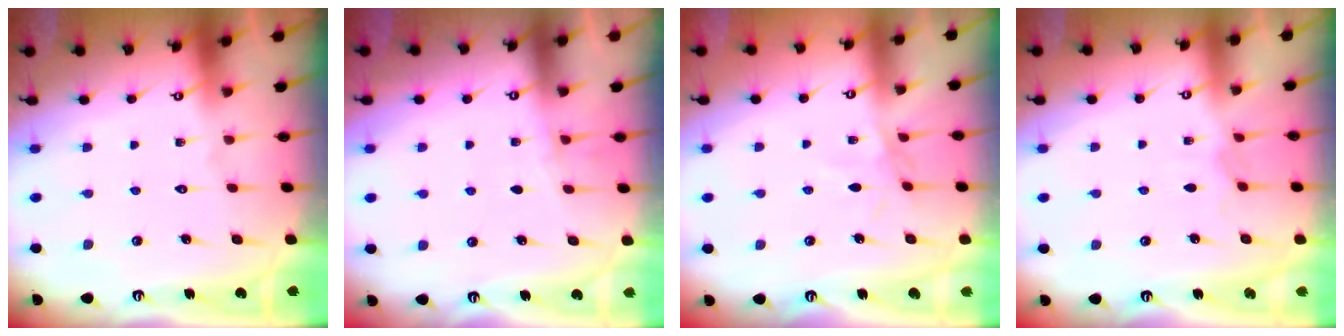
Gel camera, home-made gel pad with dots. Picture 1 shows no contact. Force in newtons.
{"total": 2.7, "press": 2.6, "slide": 0.7}
{"total": 2.9, "press": 2.8, "slide": 0.5}
{"total": 3.7, "press": 3.6, "slide": 0.6}